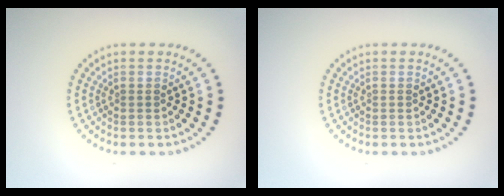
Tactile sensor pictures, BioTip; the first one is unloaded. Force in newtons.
{"total": 0.0}